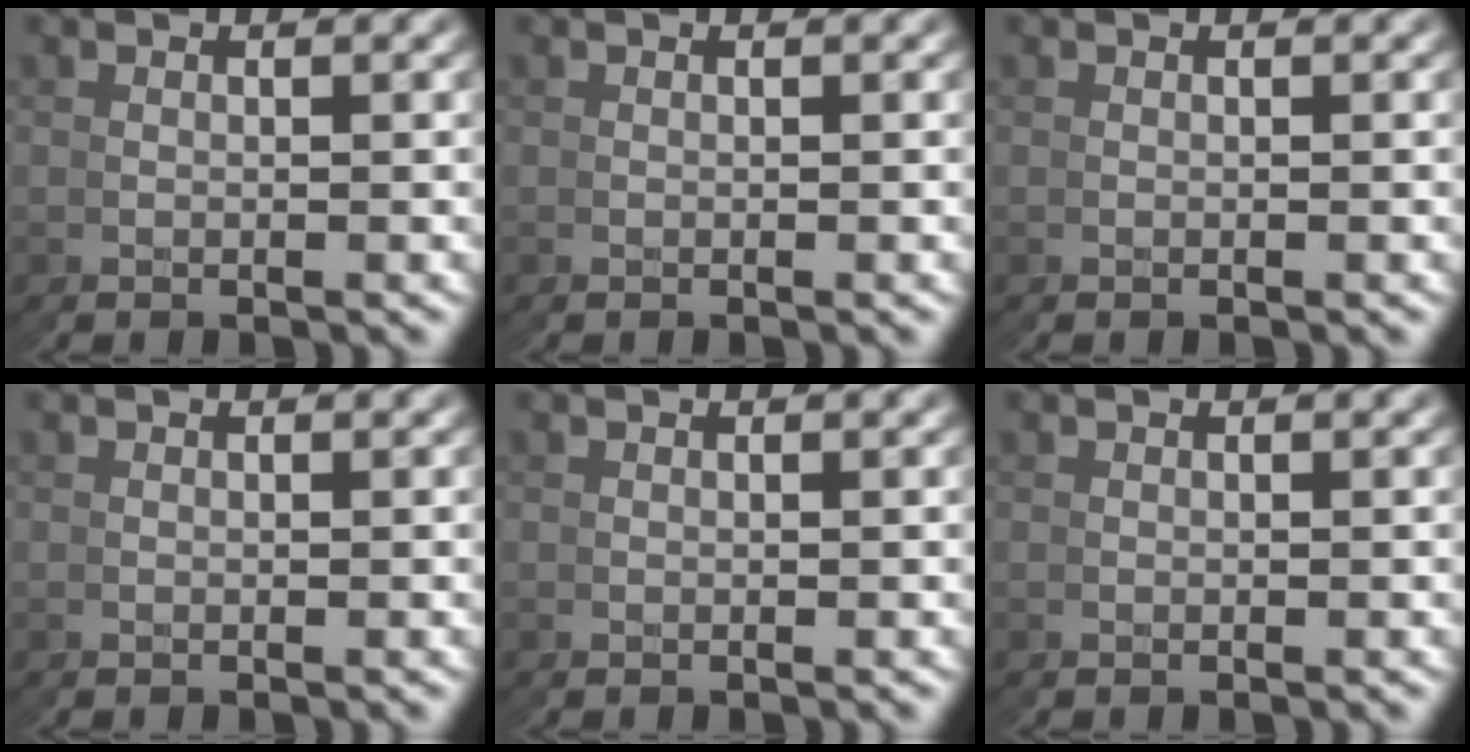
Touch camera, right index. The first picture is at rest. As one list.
[{"total": 0.0}, {"total": 0.0}, {"total": 0.0}, {"total": 0.0}, {"total": 0.0}]